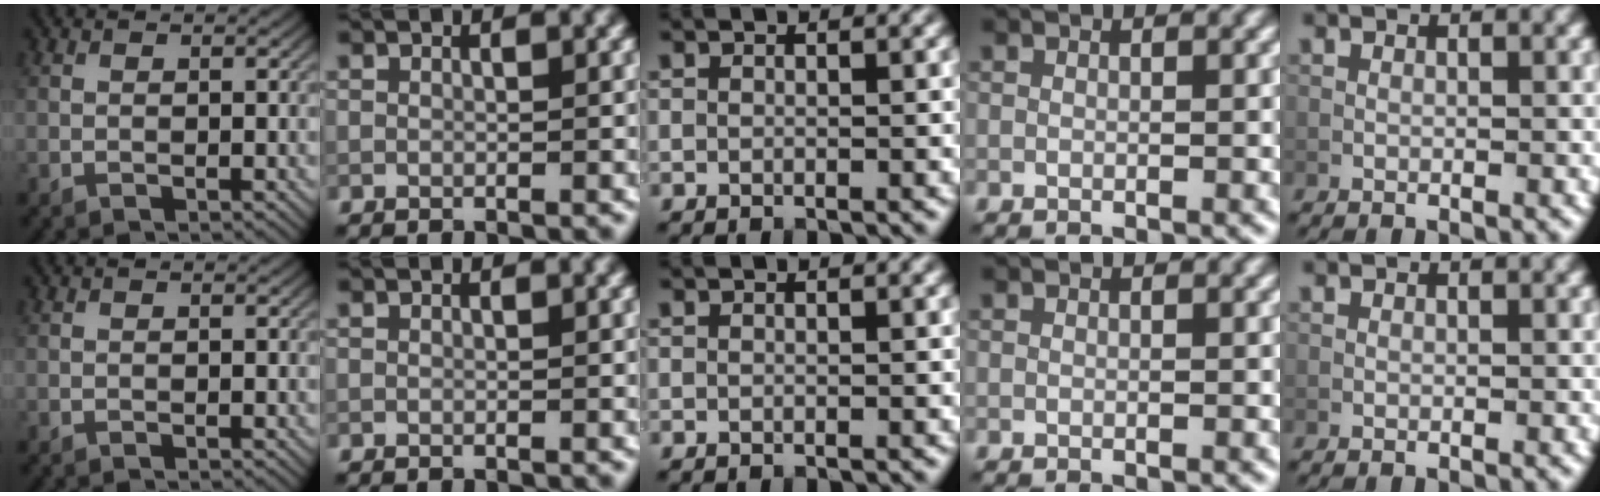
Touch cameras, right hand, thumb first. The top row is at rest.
{}